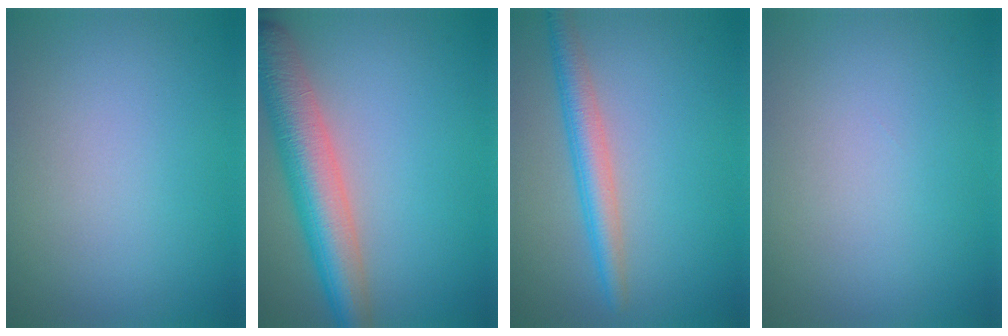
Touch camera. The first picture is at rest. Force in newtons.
{"total": 7.0, "press": 7.0, "slide": 0.3}
{"total": 3.4, "press": 3.4, "slide": 0.0}
{"total": 0.0}